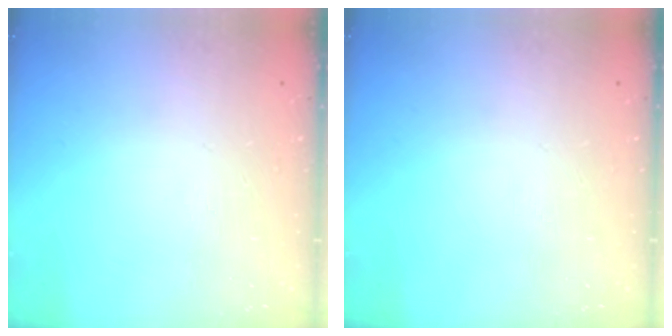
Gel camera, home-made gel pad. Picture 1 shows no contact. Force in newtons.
{"total": 0.0}